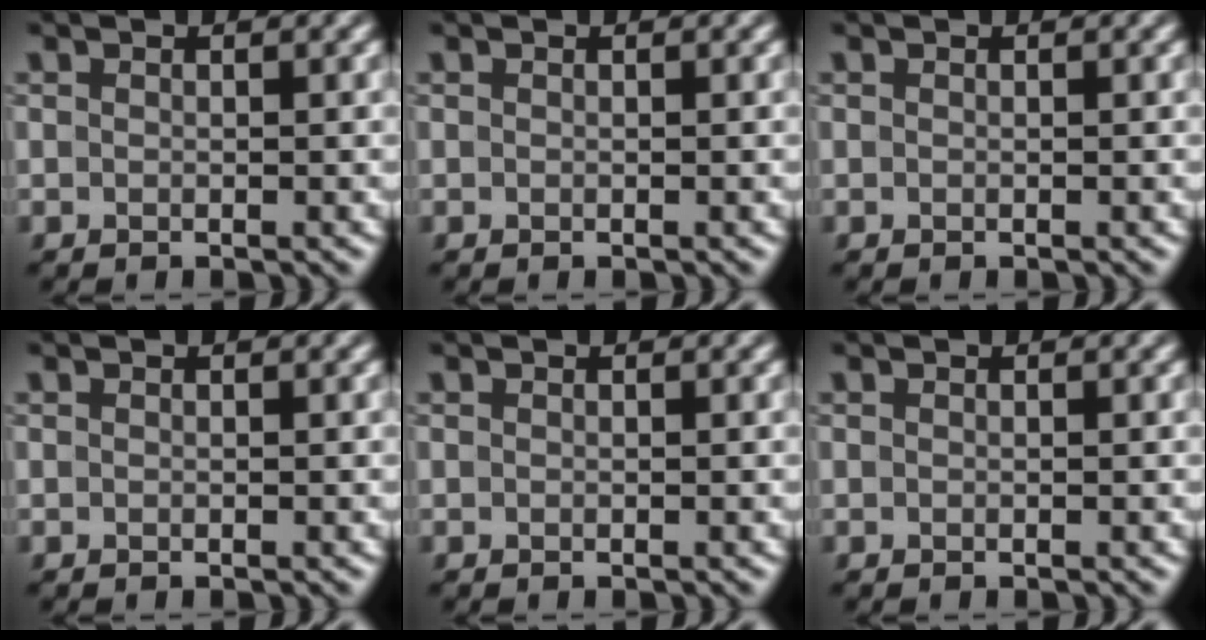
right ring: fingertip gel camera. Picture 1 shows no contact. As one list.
[{"total": 0.0}, {"total": 0.0}, {"total": 0.0}, {"total": 0.0}, {"total": 0.0}]